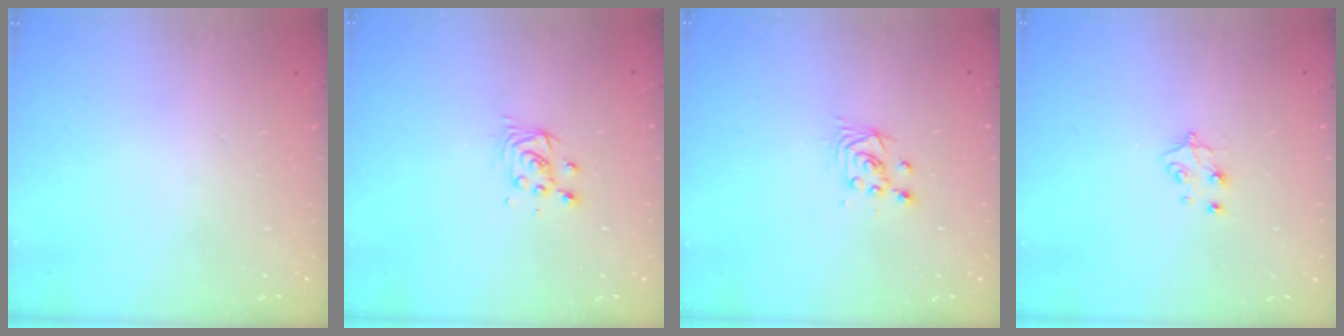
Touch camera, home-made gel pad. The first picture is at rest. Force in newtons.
{"total": 4.0, "press": 4.0, "slide": 0.3}
{"total": 2.6, "press": 2.6, "slide": 0.1}
{"total": 5.3, "press": 5.2, "slide": 0.8}